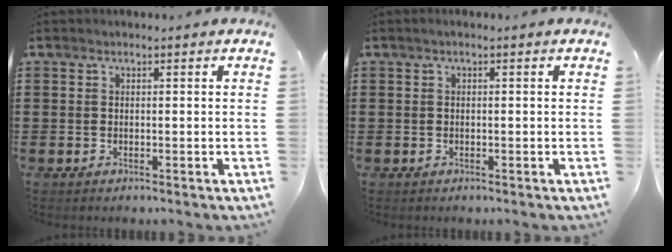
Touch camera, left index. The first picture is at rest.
{"total": 0.5, "force": [-0.2, 0.0, 0.5], "torque": [-0.008, -0.004, -0.002]}